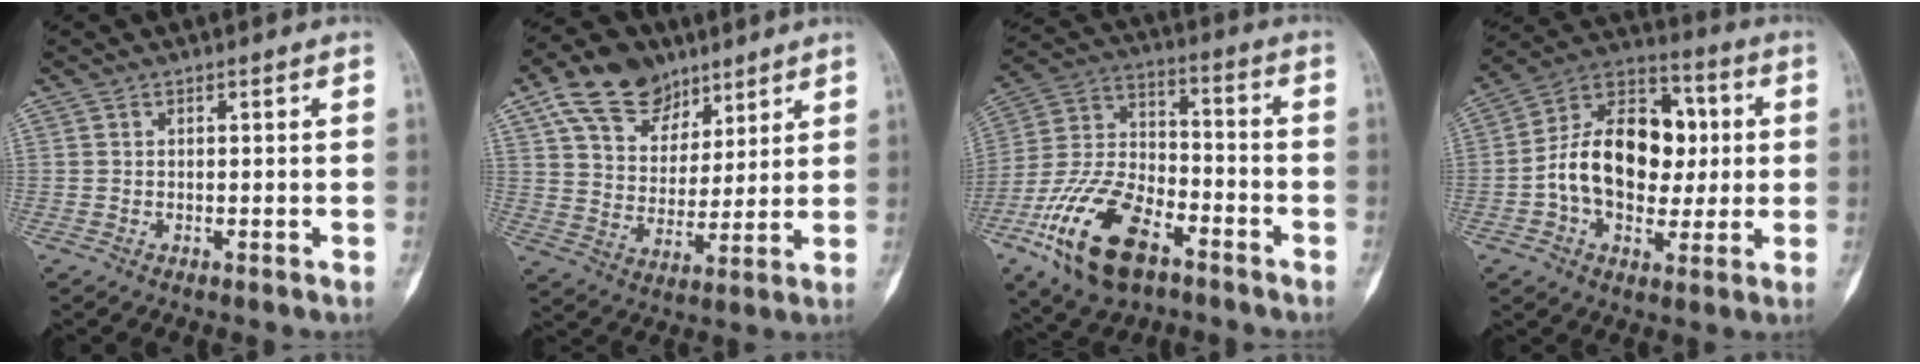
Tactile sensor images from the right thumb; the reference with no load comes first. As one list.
[{"total": 15.3, "force": [9.2, 10.1, 6.9], "torque": [-0.085, -0.024, 0.165]}, {"total": 19.3, "force": [-9.8, 9.9, 13.3], "torque": [-0.248, 0.049, -0.178]}, {"total": 19.5, "force": [0.5, 13.3, 14.2], "torque": [-0.190, 0.029, 0.003]}]